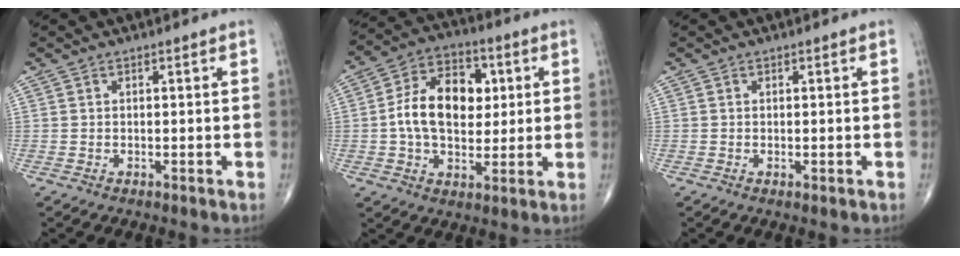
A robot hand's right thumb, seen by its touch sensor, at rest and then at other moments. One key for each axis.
{"total": 14.5, "fx": 1.4, "fy": 9.7, "fz": 10.7, "tx": -0.154, "ty": 0.015, "tz": 0.017}
{"total": 0.8, "fx": -0.2, "fy": 0.3, "fz": 0.7, "tx": -0.014, "ty": -0.004, "tz": -0.002}